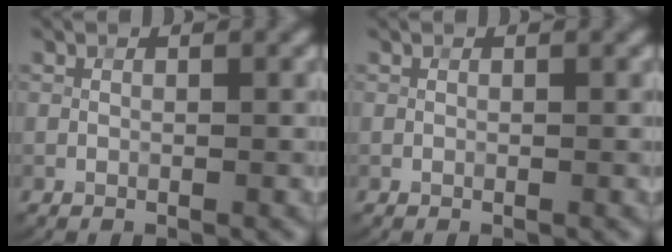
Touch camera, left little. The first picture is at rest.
{"total": 0.0}